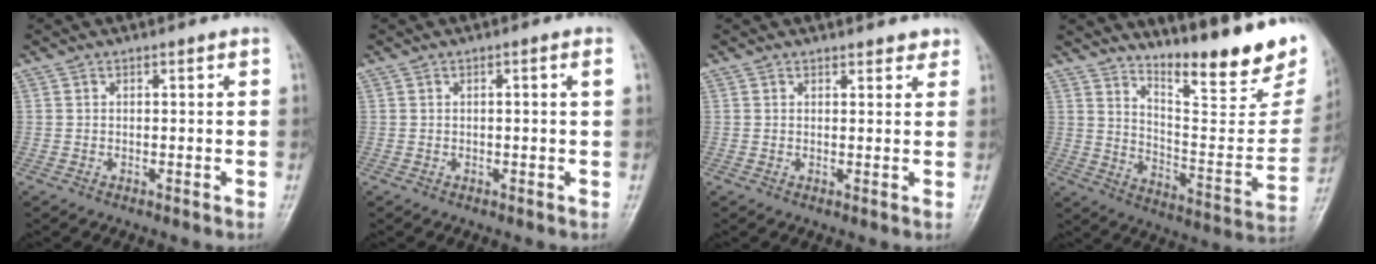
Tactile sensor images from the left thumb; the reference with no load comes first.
{"total": 1.5, "force": [0.1, -0.1, 1.5], "torque": [-0.032, 0.007, 0.005]}
{"total": 1.8, "force": [1.6, 0.8, 0.5], "torque": [0.007, -0.008, 0.015]}
{"total": 22.7, "force": [17.1, 5.3, 13.9], "torque": [-0.169, -0.117, 0.249]}